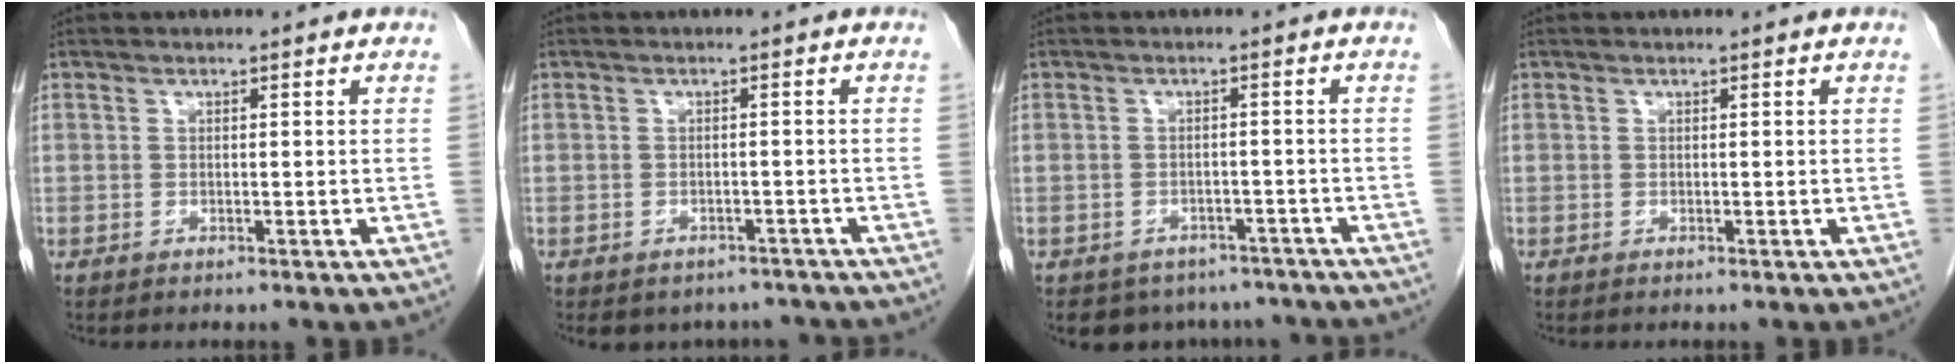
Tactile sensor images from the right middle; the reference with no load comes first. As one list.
[{"total": 5.8, "force": [-4.9, 3.0, 0.5], "torque": [0.008, 0.012, -0.055]}, {"total": 8.3, "force": [-6.8, 4.7, 0.9], "torque": [-0.003, 0.011, -0.076]}, {"total": 0.0}]